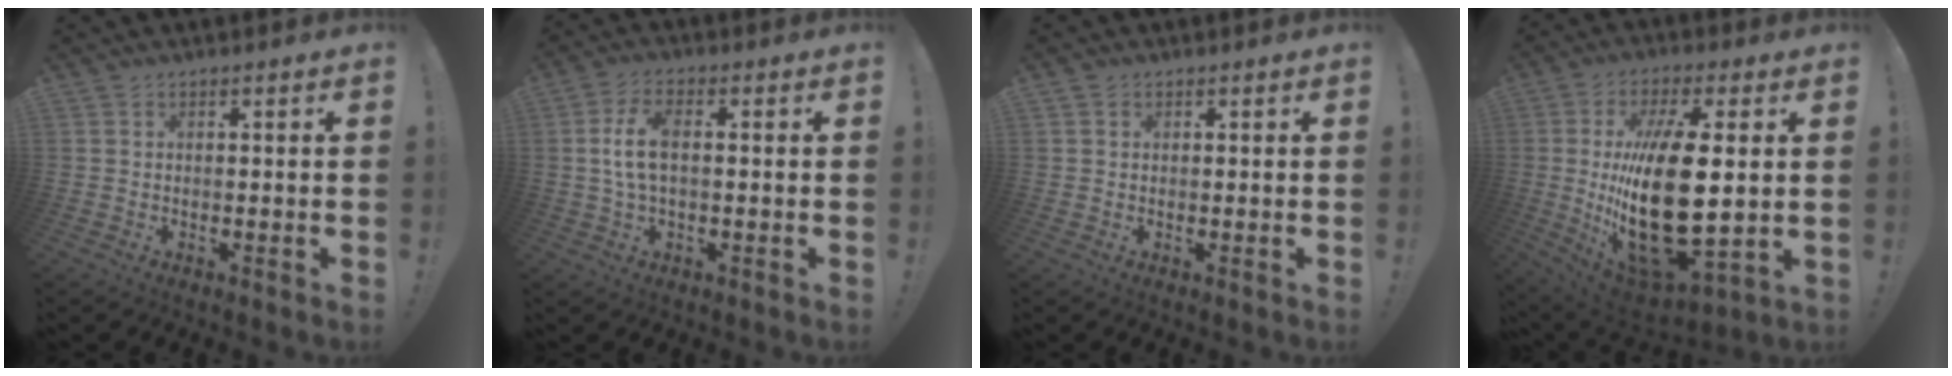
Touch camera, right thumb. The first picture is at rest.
{"total": 7.5, "force": [0.6, 3.5, 6.6], "torque": [-0.129, -0.002, 0.010]}
{"total": 0.9, "force": [0.5, 0.8, 0.1], "torque": [0.003, 0.000, 0.009]}
{"total": 27.1, "force": [0.9, 11.0, 24.8], "torque": [-0.499, -0.031, 0.018]}